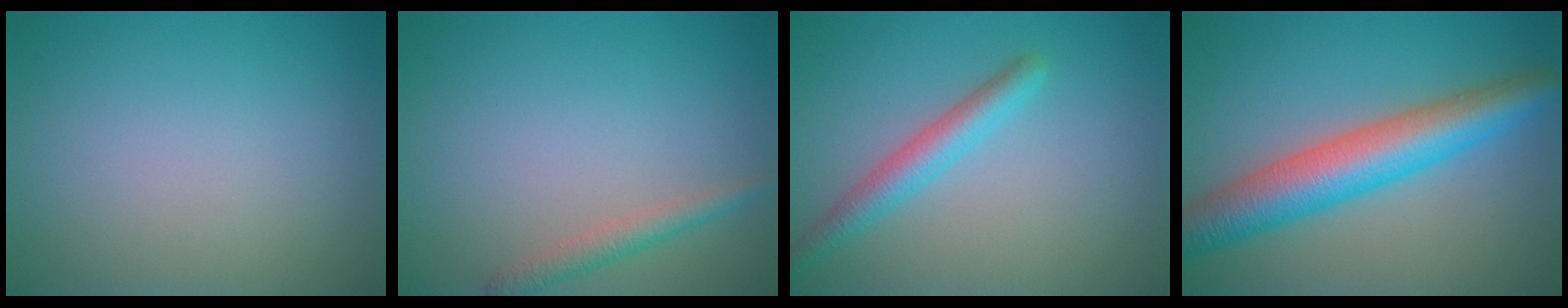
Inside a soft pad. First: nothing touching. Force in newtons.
{"total": 1.8, "press": 1.8, "slide": 0.1}
{"total": 2.9, "press": 2.9, "slide": 0.2}
{"total": 7.5, "press": 7.5, "slide": 0.1}